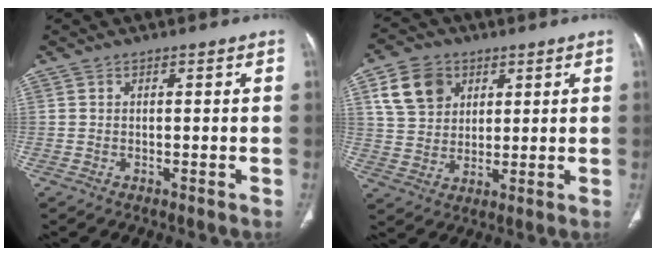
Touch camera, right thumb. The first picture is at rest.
{"total": 10.1, "force": [4.3, 7.9, 4.7], "torque": [-0.063, -0.007, 0.086]}